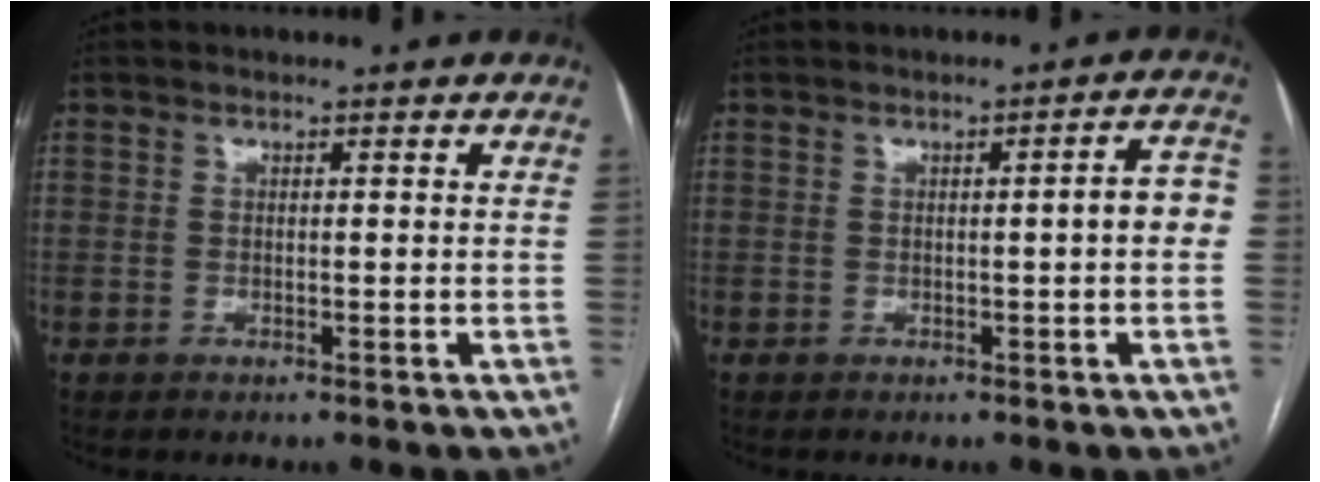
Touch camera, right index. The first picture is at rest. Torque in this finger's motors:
{"motor_torque": [0.63, 0.10, 0.21, 0.05]}